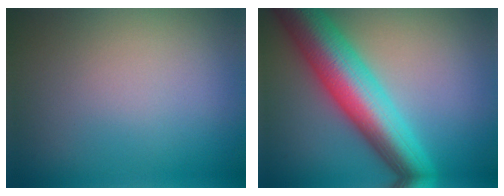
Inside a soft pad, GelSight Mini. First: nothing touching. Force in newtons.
{"total": 10.3, "press": 10.3, "slide": 0.3}